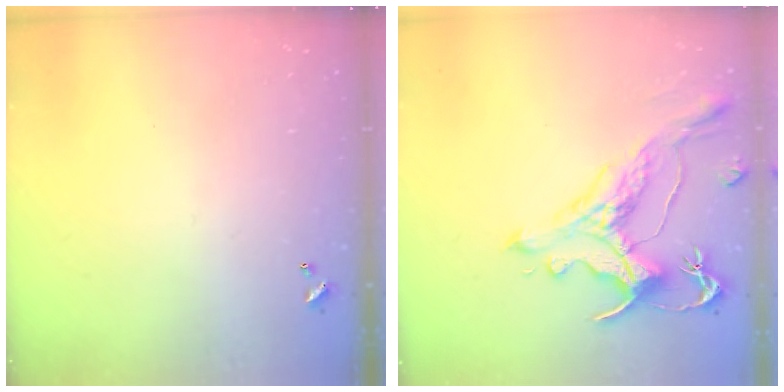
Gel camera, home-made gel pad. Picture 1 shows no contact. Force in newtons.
{"total": 1.7, "press": 1.2, "slide": 1.1}